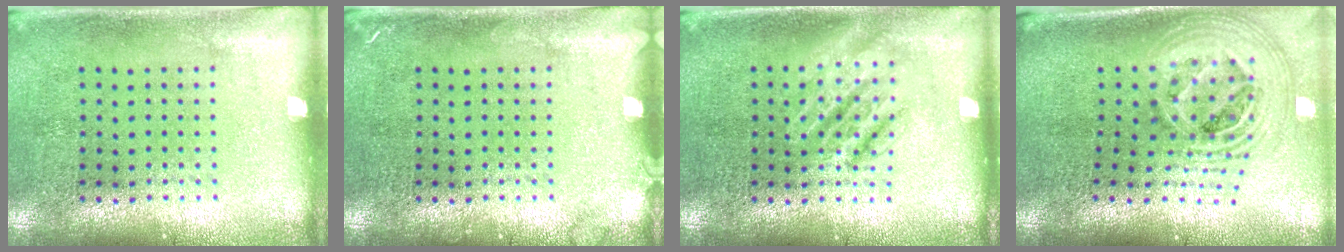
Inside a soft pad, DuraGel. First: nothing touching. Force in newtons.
{"total": 0.8, "press": 0.8, "slide": 0.1}
{"total": 2.6, "press": 2.5, "slide": 0.3}
{"total": 2.7, "press": 1.9, "slide": 1.9}